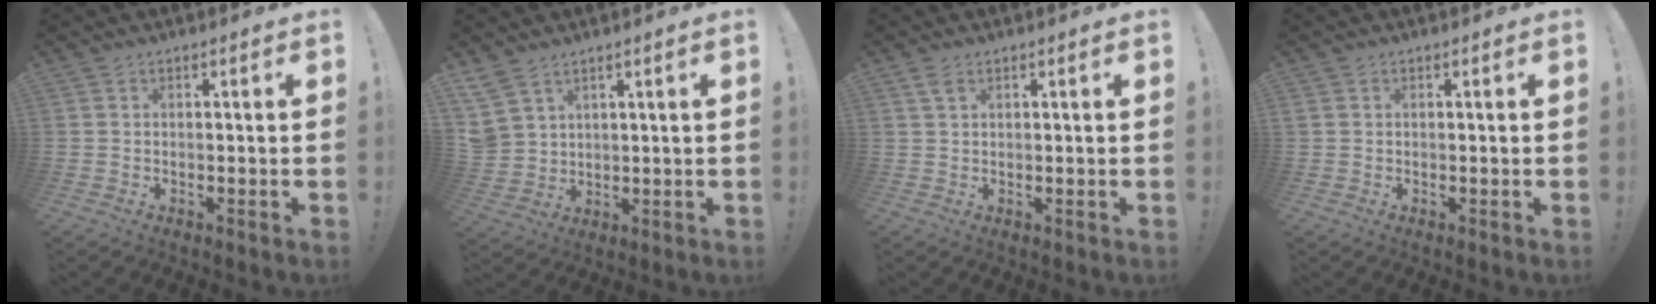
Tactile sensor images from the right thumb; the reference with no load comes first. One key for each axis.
{"total": 7.0, "fx": 5.1, "fy": 4.3, "fz": 2.3, "tx": -0.049, "ty": -0.025, "tz": 0.106}
{"total": 2.4, "fx": 1.4, "fy": 1.0, "fz": 1.6, "tx": -0.031, "ty": -0.001, "tz": 0.025}
{"total": 0.5, "fx": 0.0, "fy": 0.5, "fz": -0.2, "tx": 0.004, "ty": 0.003, "tz": 0.001}